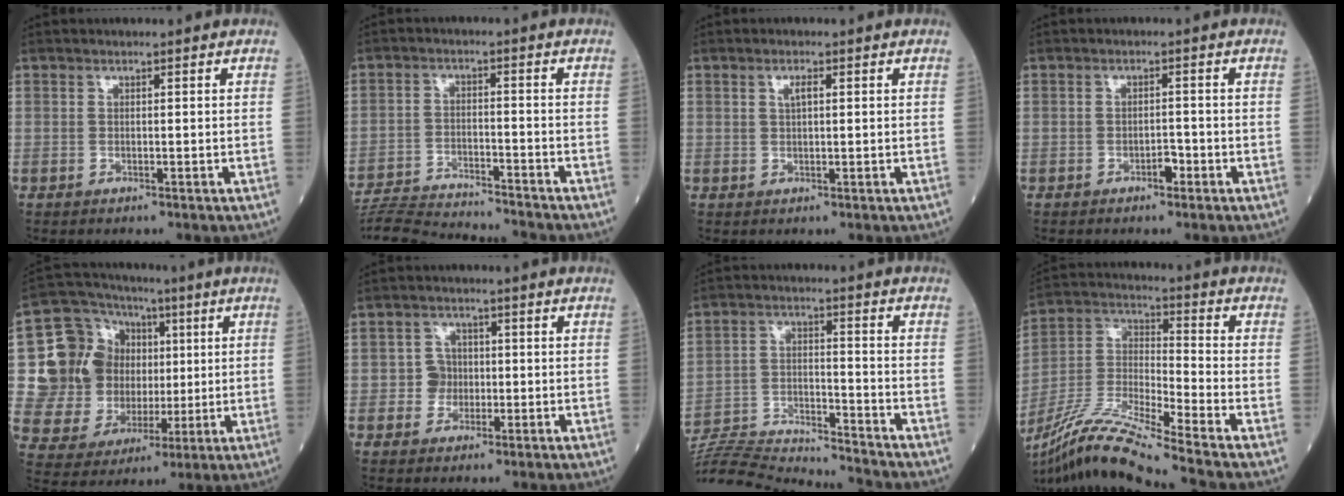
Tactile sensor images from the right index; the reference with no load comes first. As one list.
[{"total": 14.5, "force": [-13.9, -0.1, 3.9], "torque": [-0.064, -0.008, -0.218]}, {"total": 1.6, "force": [0.6, 0.4, 1.4], "torque": [-0.026, 0.002, 0.009]}, {"total": 1.7, "force": [-1.1, 0.7, 1.1], "torque": [-0.013, 0.004, -0.018]}, {"total": 15.2, "force": [2.3, 12.8, 7.9], "torque": [-0.155, 0.047, 0.058]}, {"total": 2.7, "force": [-0.6, 2.6, 0.6], "torque": [-0.007, 0.008, -0.012]}, {"total": 18.4, "force": [-17.9, -0.5, 4.4], "torque": [-0.093, -0.003, -0.287]}, {"total": 16.3, "force": [-13.5, -1.3, 9.0], "torque": [-0.193, -0.017, -0.257]}]